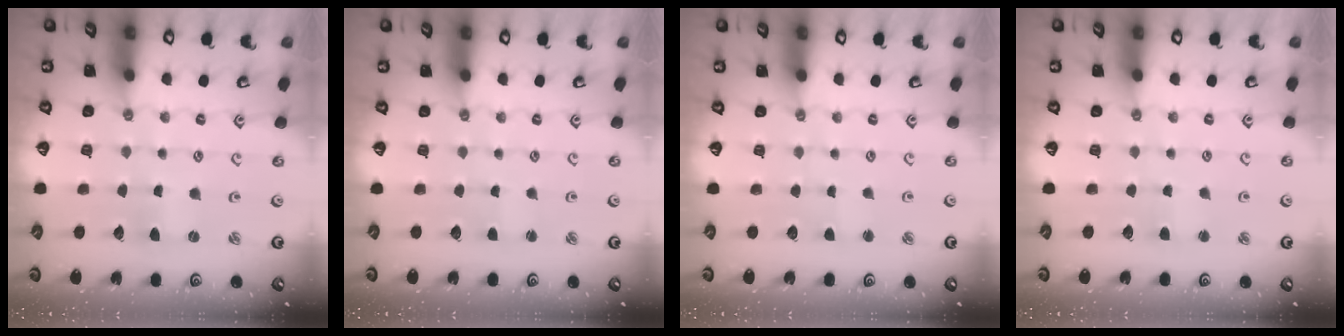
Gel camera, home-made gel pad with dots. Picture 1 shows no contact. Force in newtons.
{"total": 1.3, "press": 1.3, "slide": 0.2}
{"total": 1.3, "press": 1.3, "slide": 0.2}
{"total": 2.2, "press": 2.2, "slide": 0.2}